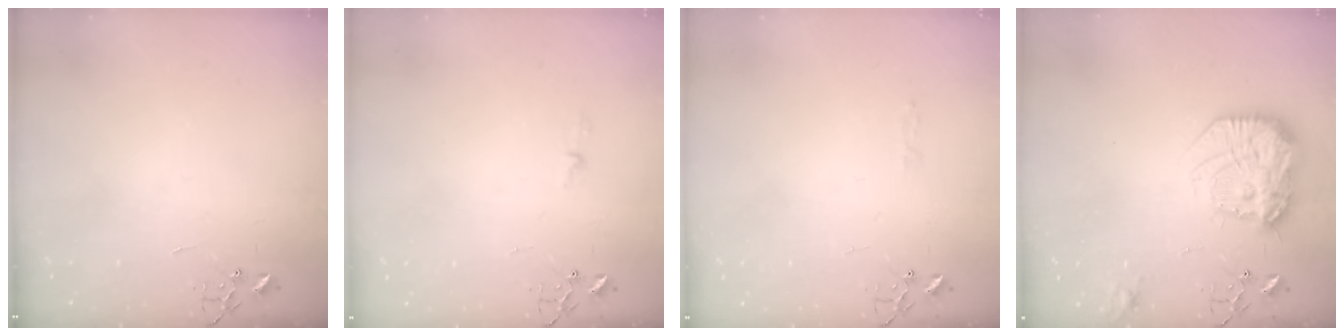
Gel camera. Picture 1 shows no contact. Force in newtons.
{"total": 2.9, "press": 2.9, "slide": 0.4}
{"total": 2.8, "press": 2.8, "slide": 0.4}
{"total": 22.2, "press": 22.1, "slide": 1.5}